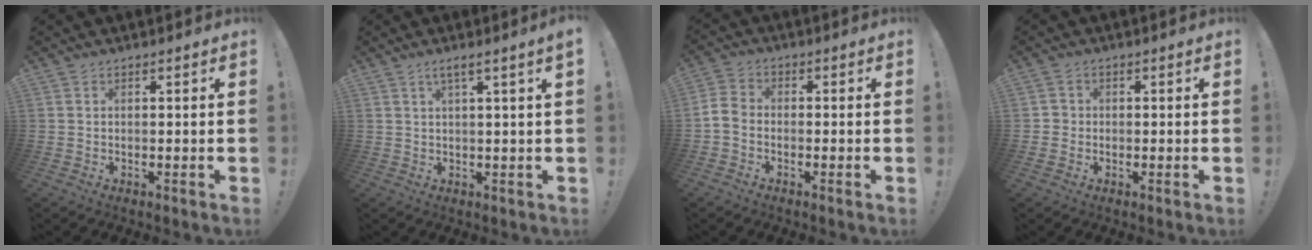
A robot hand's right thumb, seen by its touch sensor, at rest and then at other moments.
{"total": 3.0, "force": [1.2, -0.6, 2.7], "torque": [-0.052, -0.003, 0.019]}
{"total": 4.7, "force": [-1.9, 3.2, 3.0], "torque": [-0.068, 0.013, -0.034]}
{"total": 1.9, "force": [-0.5, 1.7, 0.7], "torque": [-0.011, 0.007, -0.009]}